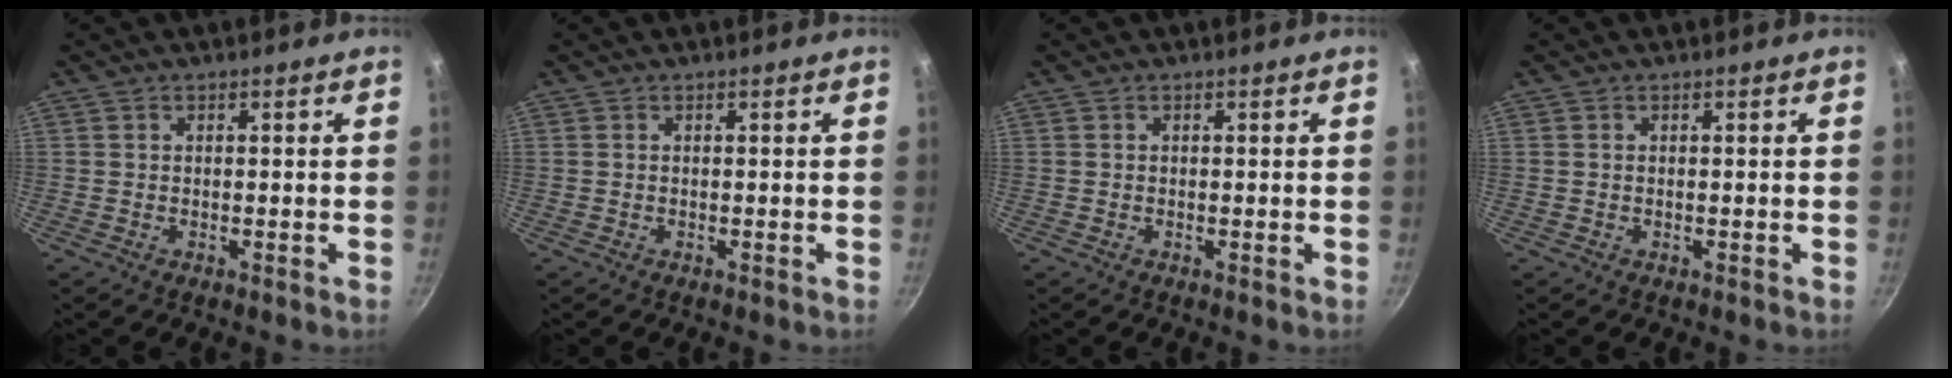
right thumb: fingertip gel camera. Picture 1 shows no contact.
{"total": 0.0}
{"total": 0.0}
{"total": 0.0}